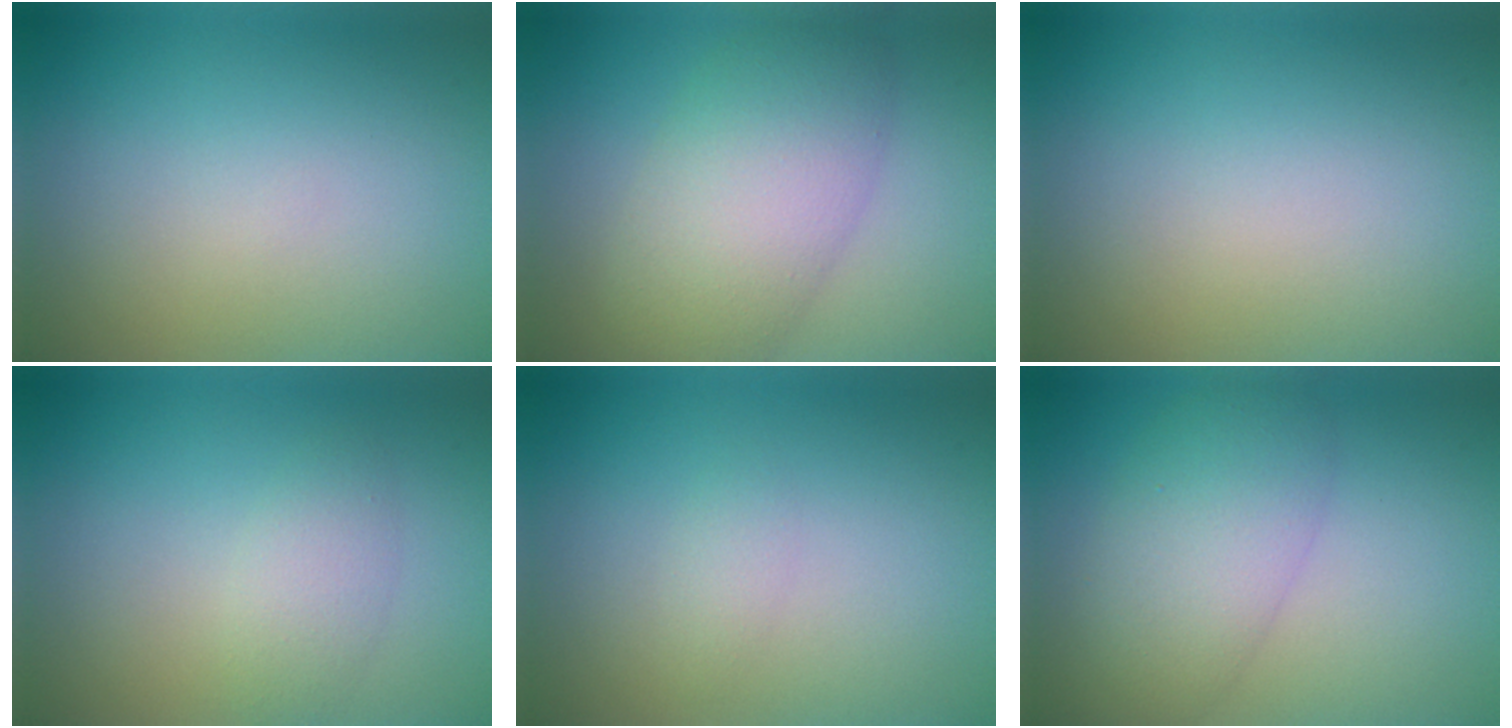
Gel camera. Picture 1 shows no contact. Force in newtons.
{"total": 8.9, "press": 8.9, "slide": 0.1}
{"total": 0.0}
{"total": 2.1, "press": 2.1, "slide": 0.1}
{"total": 1.0, "press": 1.0, "slide": 0.1}
{"total": 5.7, "press": 5.7, "slide": 0.2}